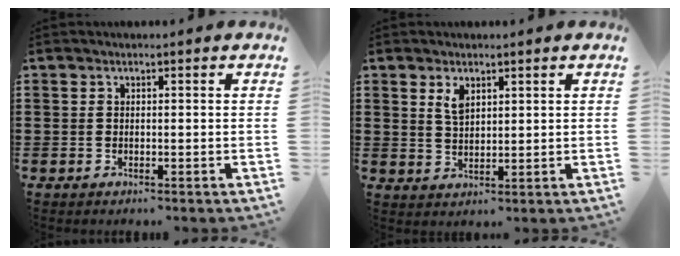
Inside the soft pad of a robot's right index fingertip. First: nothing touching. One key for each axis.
{"total": 2.9, "fx": 1.7, "fy": 1.4, "fz": 1.9, "tx": -0.043, "ty": 0.004, "tz": 0.031}